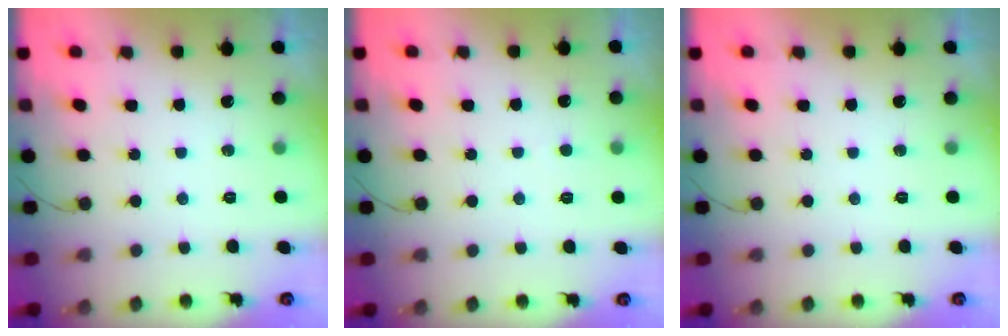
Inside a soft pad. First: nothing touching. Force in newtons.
{"total": 2.1, "press": 2.1, "slide": 0.2}
{"total": 0.0}